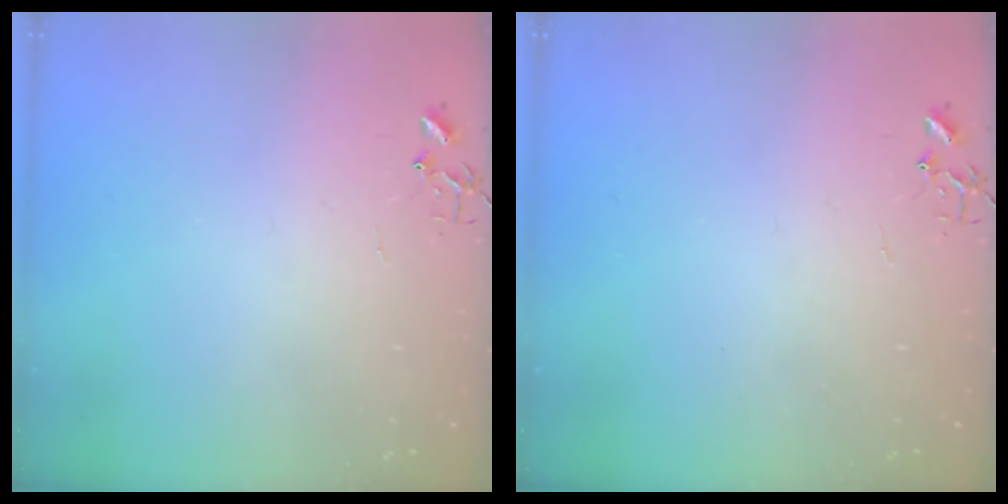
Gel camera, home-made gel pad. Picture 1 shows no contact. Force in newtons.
{"total": 0.0}